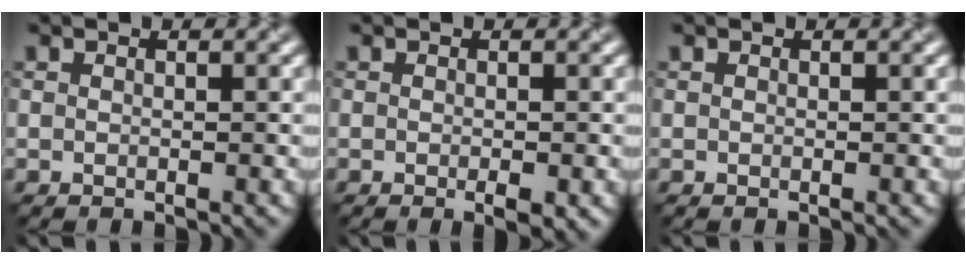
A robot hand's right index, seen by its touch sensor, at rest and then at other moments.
{"total": 1.4, "force": [-0.5, 0.3, 1.3], "torque": [-0.018, -0.005, -0.006]}
{"total": 0.0}